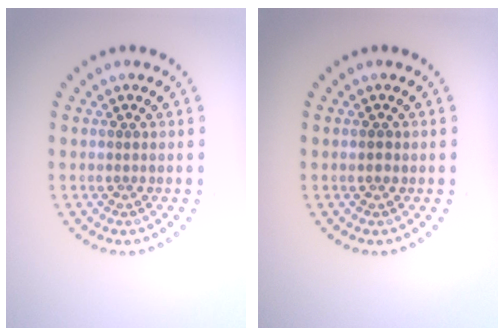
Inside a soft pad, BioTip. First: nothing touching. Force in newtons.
{"total": 0.8, "press": 0.8, "slide": 0.3}